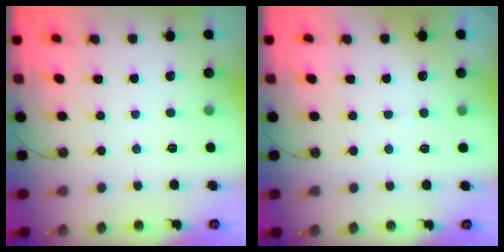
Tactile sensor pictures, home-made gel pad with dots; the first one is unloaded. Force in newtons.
{"total": 2.8, "press": 2.6, "slide": 1.1}